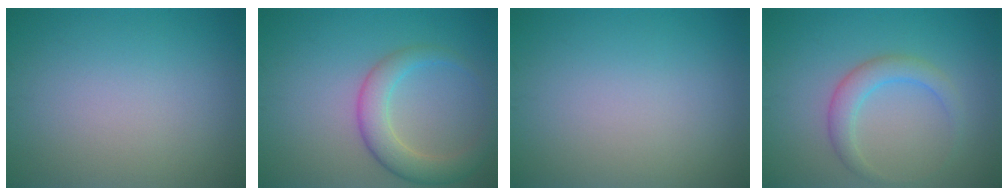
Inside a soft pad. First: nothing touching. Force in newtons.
{"total": 4.1, "press": 4.1, "slide": 0.3}
{"total": 0.0}
{"total": 2.8, "press": 2.8, "slide": 0.2}